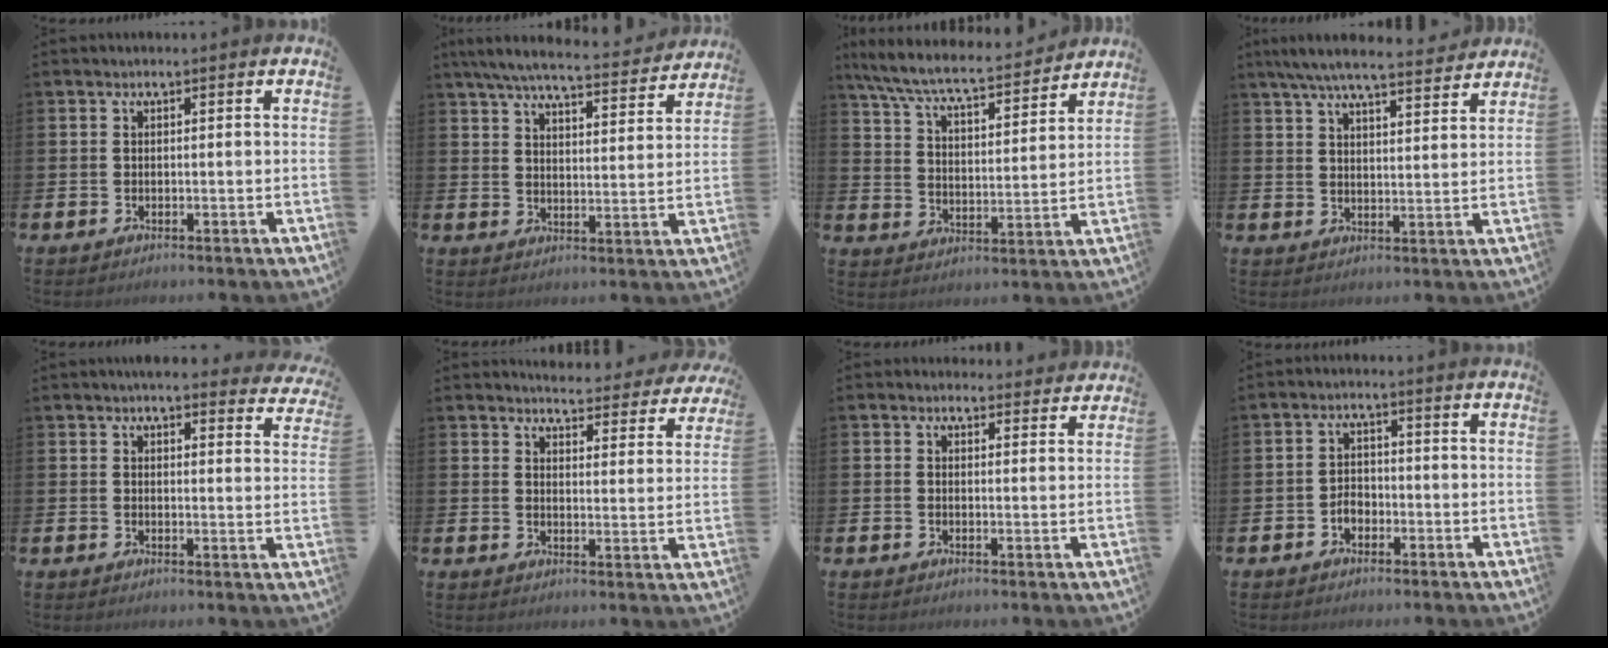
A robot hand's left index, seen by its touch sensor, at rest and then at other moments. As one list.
[{"total": 7.0, "force": [6.5, 0.8, 2.5], "torque": [-0.058, -0.045, 0.109]}, {"total": 7.8, "force": [7.2, 1.1, 2.9], "torque": [-0.090, -0.050, 0.122]}, {"total": 6.9, "force": [6.4, 0.9, 2.3], "torque": [-0.055, -0.035, 0.111]}, {"total": 3.8, "force": [3.7, 0.7, 0.5], "torque": [-0.007, -0.017, 0.065]}, {"total": 4.3, "force": [4.2, 0.6, 0.2], "torque": [-0.008, -0.035, 0.071]}, {"total": 1.9, "force": [1.8, 0.6, 0.0], "torque": [0.013, -0.010, 0.030]}, {"total": 2.3, "force": [-1.2, 1.7, 1.0], "torque": [-0.014, 0.003, -0.028]}]